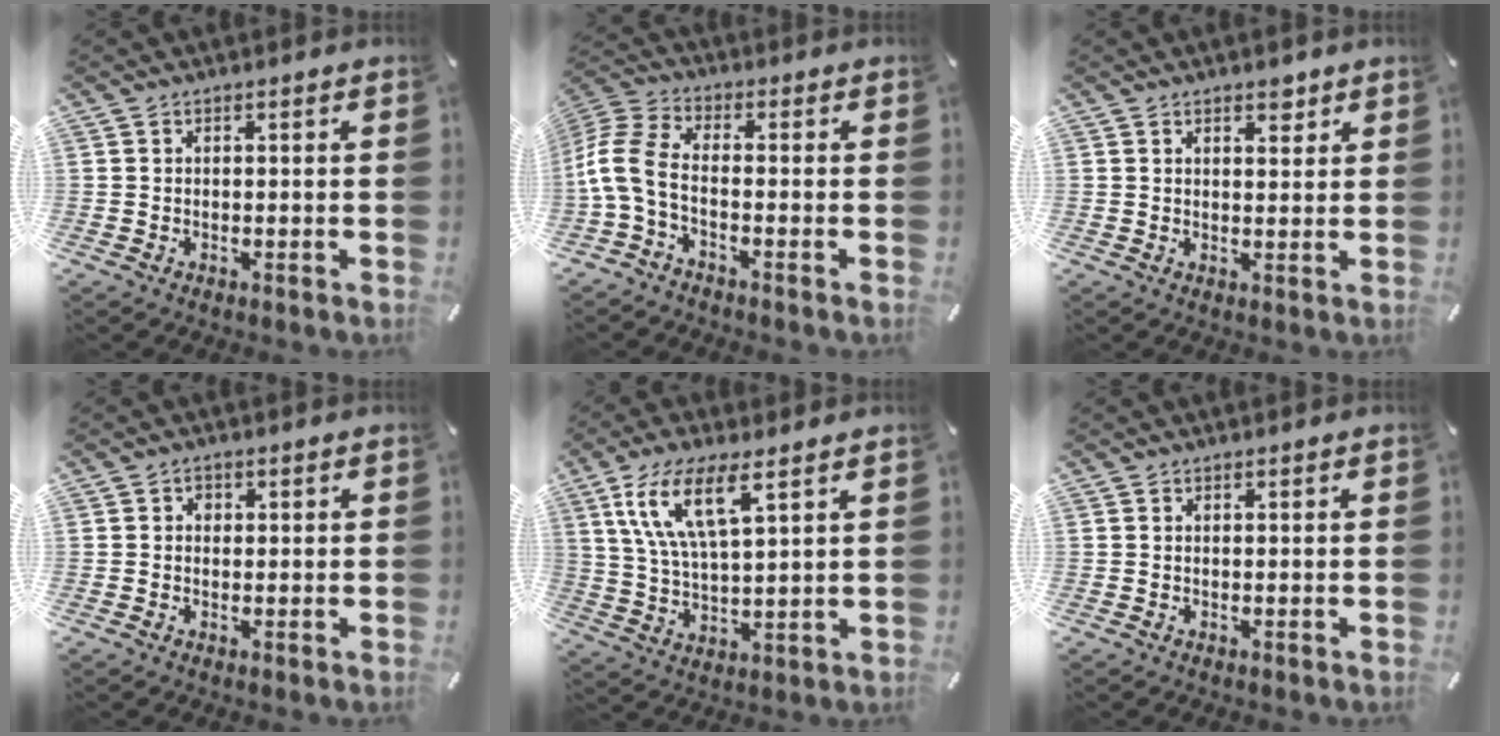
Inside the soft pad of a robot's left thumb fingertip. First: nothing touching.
{"total": 7.9, "force": [-2.3, 4.0, 6.4], "torque": [-0.156, -0.009, -0.047]}
{"total": 3.2, "force": [2.3, 1.7, 1.4], "torque": [-0.006, -0.009, 0.037]}
{"total": 1.3, "force": [0.1, 1.3, 0.4], "torque": [-0.002, 0.006, -0.003]}
{"total": 11.8, "force": [6.6, 3.8, 9.1], "torque": [-0.204, -0.009, 0.117]}
{"total": 0.0}